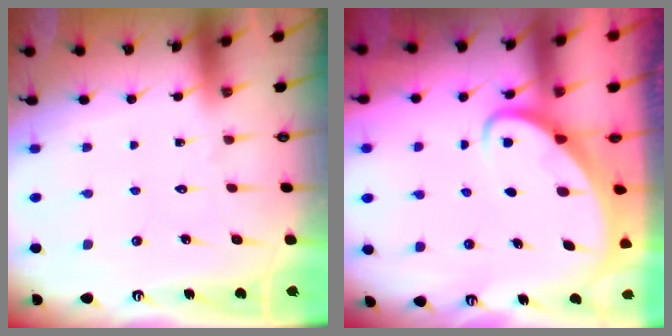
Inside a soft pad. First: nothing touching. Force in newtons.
{"total": 2.8, "press": 2.8, "slide": 0.3}